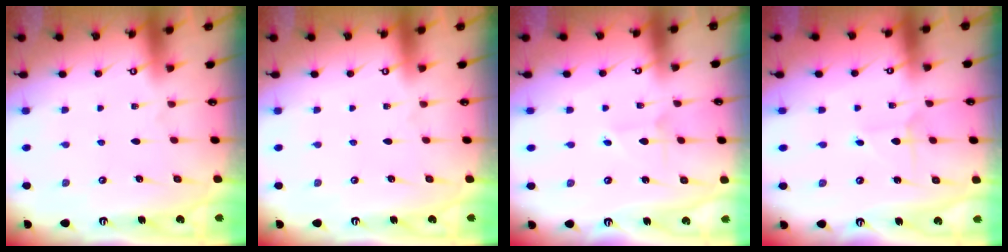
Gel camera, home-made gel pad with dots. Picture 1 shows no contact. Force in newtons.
{"total": 0.0}
{"total": 1.4, "press": 1.4, "slide": 0.1}
{"total": 2.9, "press": 2.9, "slide": 0.3}